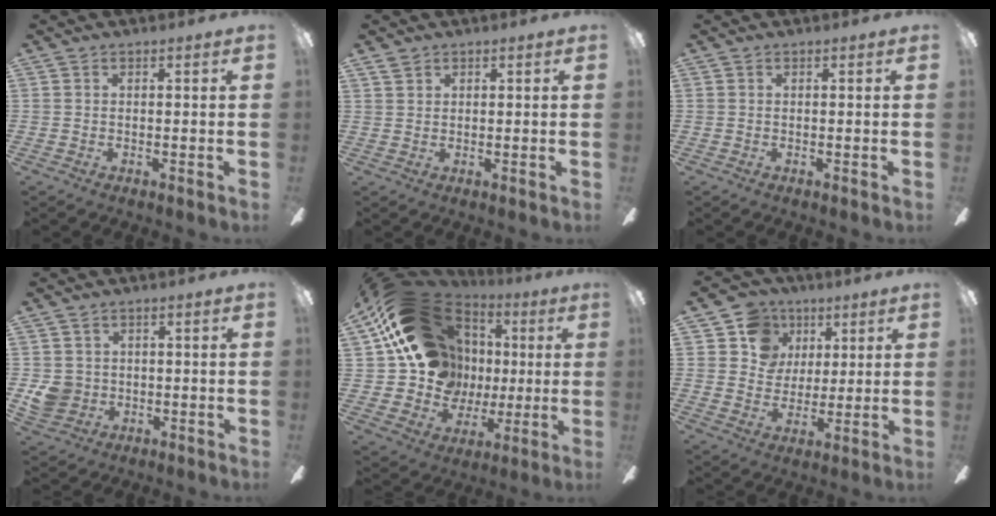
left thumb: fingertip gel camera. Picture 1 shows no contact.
{"total": 1.7, "force": [1.2, 1.0, 0.4], "torque": [-0.009, -0.001, 0.024]}
{"total": 0.0}
{"total": 5.4, "force": [0.0, 5.1, 1.7], "torque": [-0.036, 0.007, 0.002]}
{"total": 23.1, "force": [6.4, 18.6, 12.1], "torque": [-0.236, -0.027, 0.145]}
{"total": 10.7, "force": [4.9, 9.3, 2.4], "torque": [-0.048, -0.018, 0.095]}